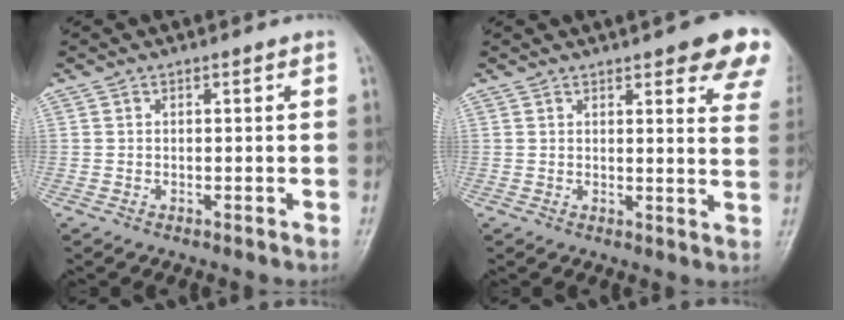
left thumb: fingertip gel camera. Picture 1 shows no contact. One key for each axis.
{"total": 13.5, "fx": 8.9, "fy": 3.8, "fz": 9.4, "tx": -0.083, "ty": -0.033, "tz": 0.088}